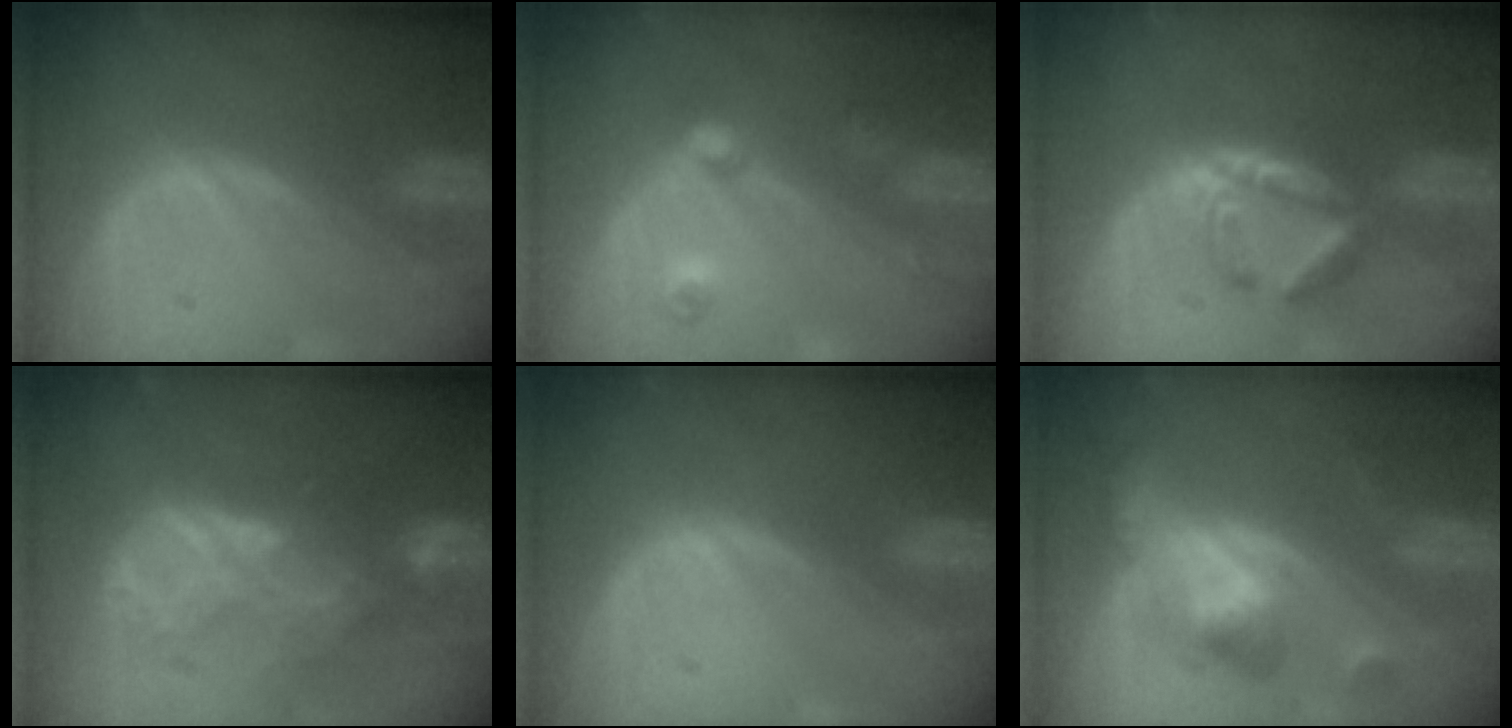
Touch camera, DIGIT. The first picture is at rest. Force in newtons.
{"total": 4.5, "press": 4.0, "slide": 2.1}
{"total": 5.3, "press": 5.3, "slide": 0.8}
{"total": 8.7, "press": 7.7, "slide": 4.1}
{"total": 0.0}
{"total": 6.1, "press": 6.1, "slide": 0.3}